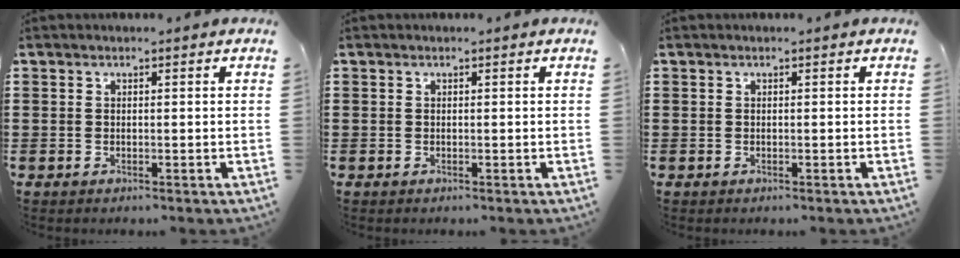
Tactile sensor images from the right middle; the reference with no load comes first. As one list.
[{"total": 0.0}, {"total": 0.0}]